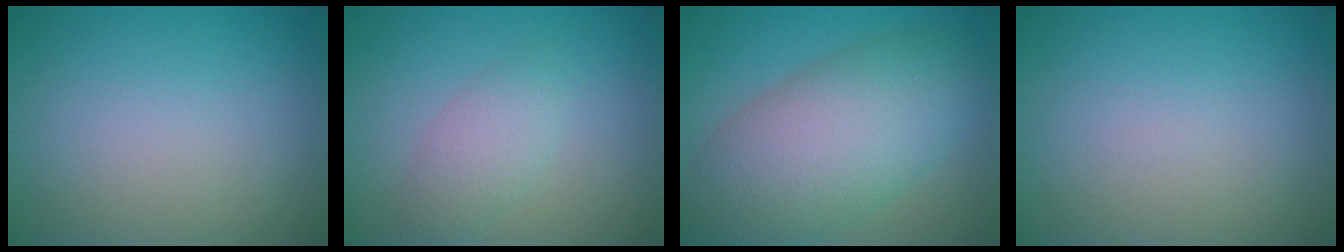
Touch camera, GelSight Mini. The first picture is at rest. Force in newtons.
{"total": 2.4, "press": 2.4, "slide": 0.1}
{"total": 10.2, "press": 10.2, "slide": 0.7}
{"total": 0.0}